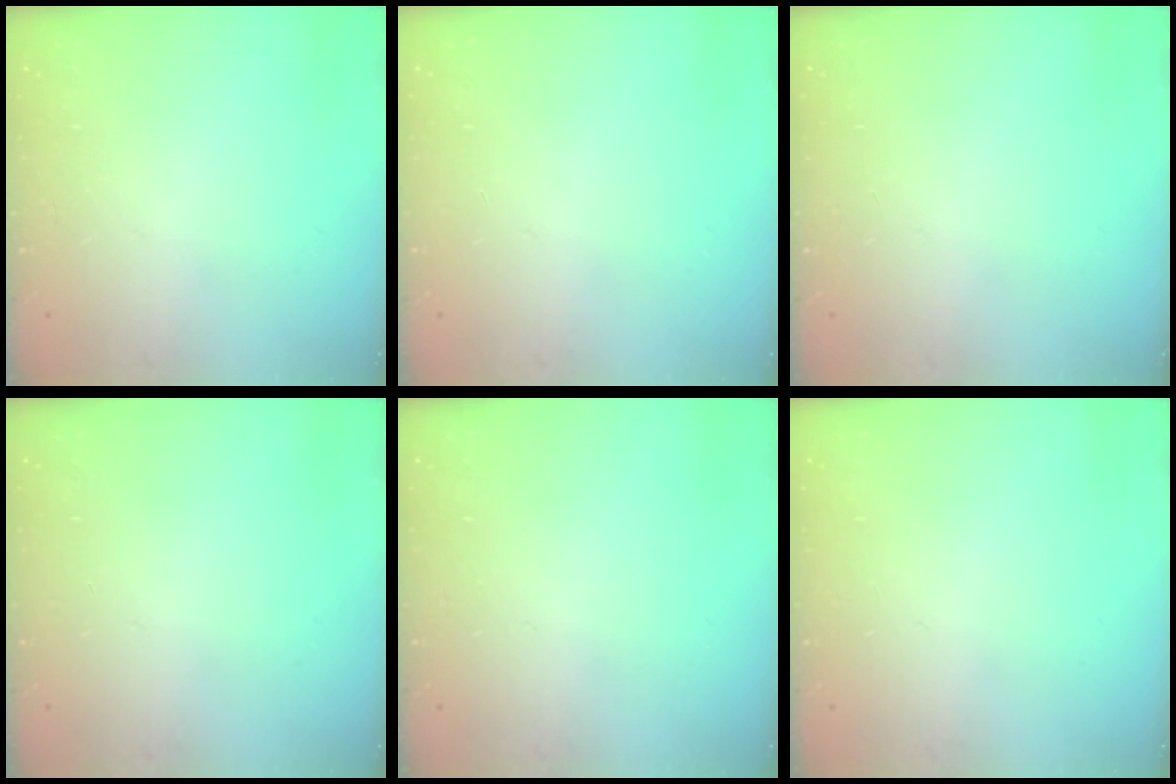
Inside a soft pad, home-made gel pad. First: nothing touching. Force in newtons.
{"total": 0.0}
{"total": 0.0}
{"total": 0.0}
{"total": 0.0}
{"total": 0.0}